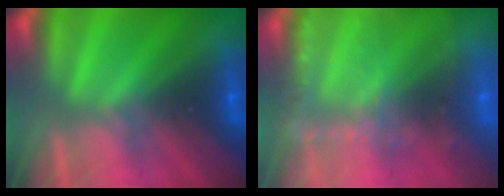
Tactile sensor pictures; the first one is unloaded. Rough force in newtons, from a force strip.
{"total": 10.8}